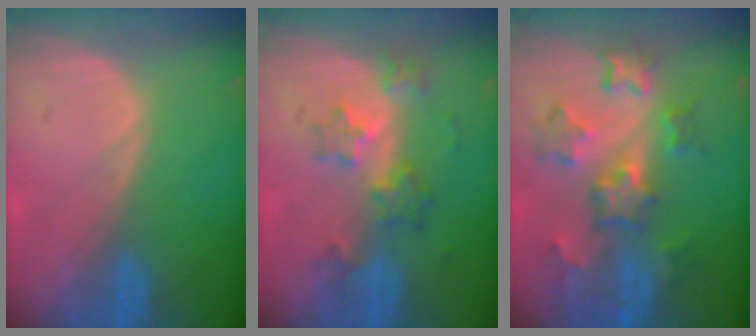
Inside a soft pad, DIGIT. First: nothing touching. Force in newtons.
{"total": 6.0, "press": 5.4, "slide": 2.7}
{"total": 8.7, "press": 7.8, "slide": 3.9}